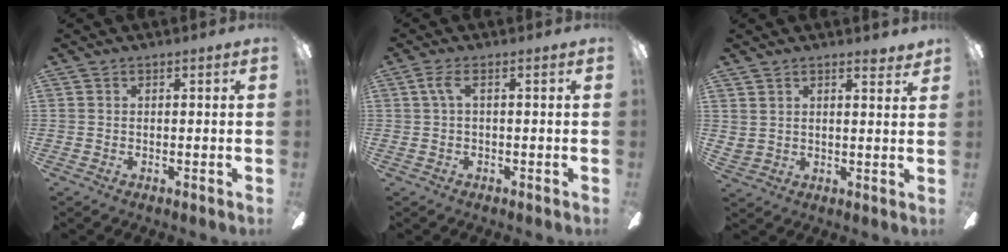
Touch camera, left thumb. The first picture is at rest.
{"total": 3.6, "force": [0.8, 1.0, 3.4], "torque": [-0.075, 0.004, 0.010]}
{"total": 3.8, "force": [3.5, 1.5, 0.6], "torque": [-0.003, -0.018, 0.063]}